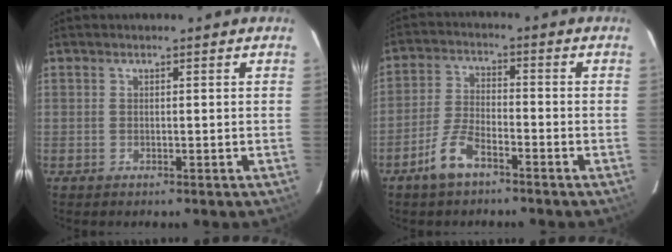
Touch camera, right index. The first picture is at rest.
{"total": 6.2, "force": [-4.1, 2.1, 4.1], "torque": [-0.093, 0.000, -0.081]}